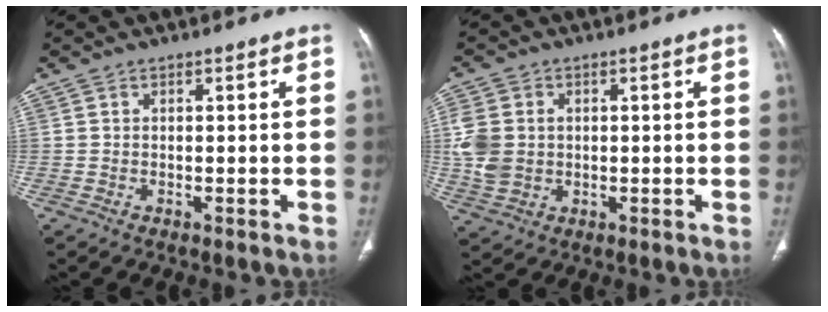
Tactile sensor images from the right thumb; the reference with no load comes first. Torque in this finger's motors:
{"motor_torque": [1.41, 1.38, 1.09, -0.11, 0.41]}